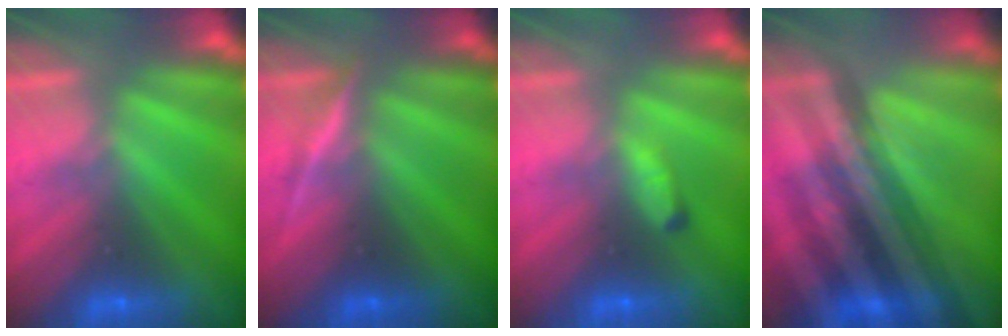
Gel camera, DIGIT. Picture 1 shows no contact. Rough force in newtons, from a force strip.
{"total": 3.3}
{"total": 2.5}
{"total": 3.3}